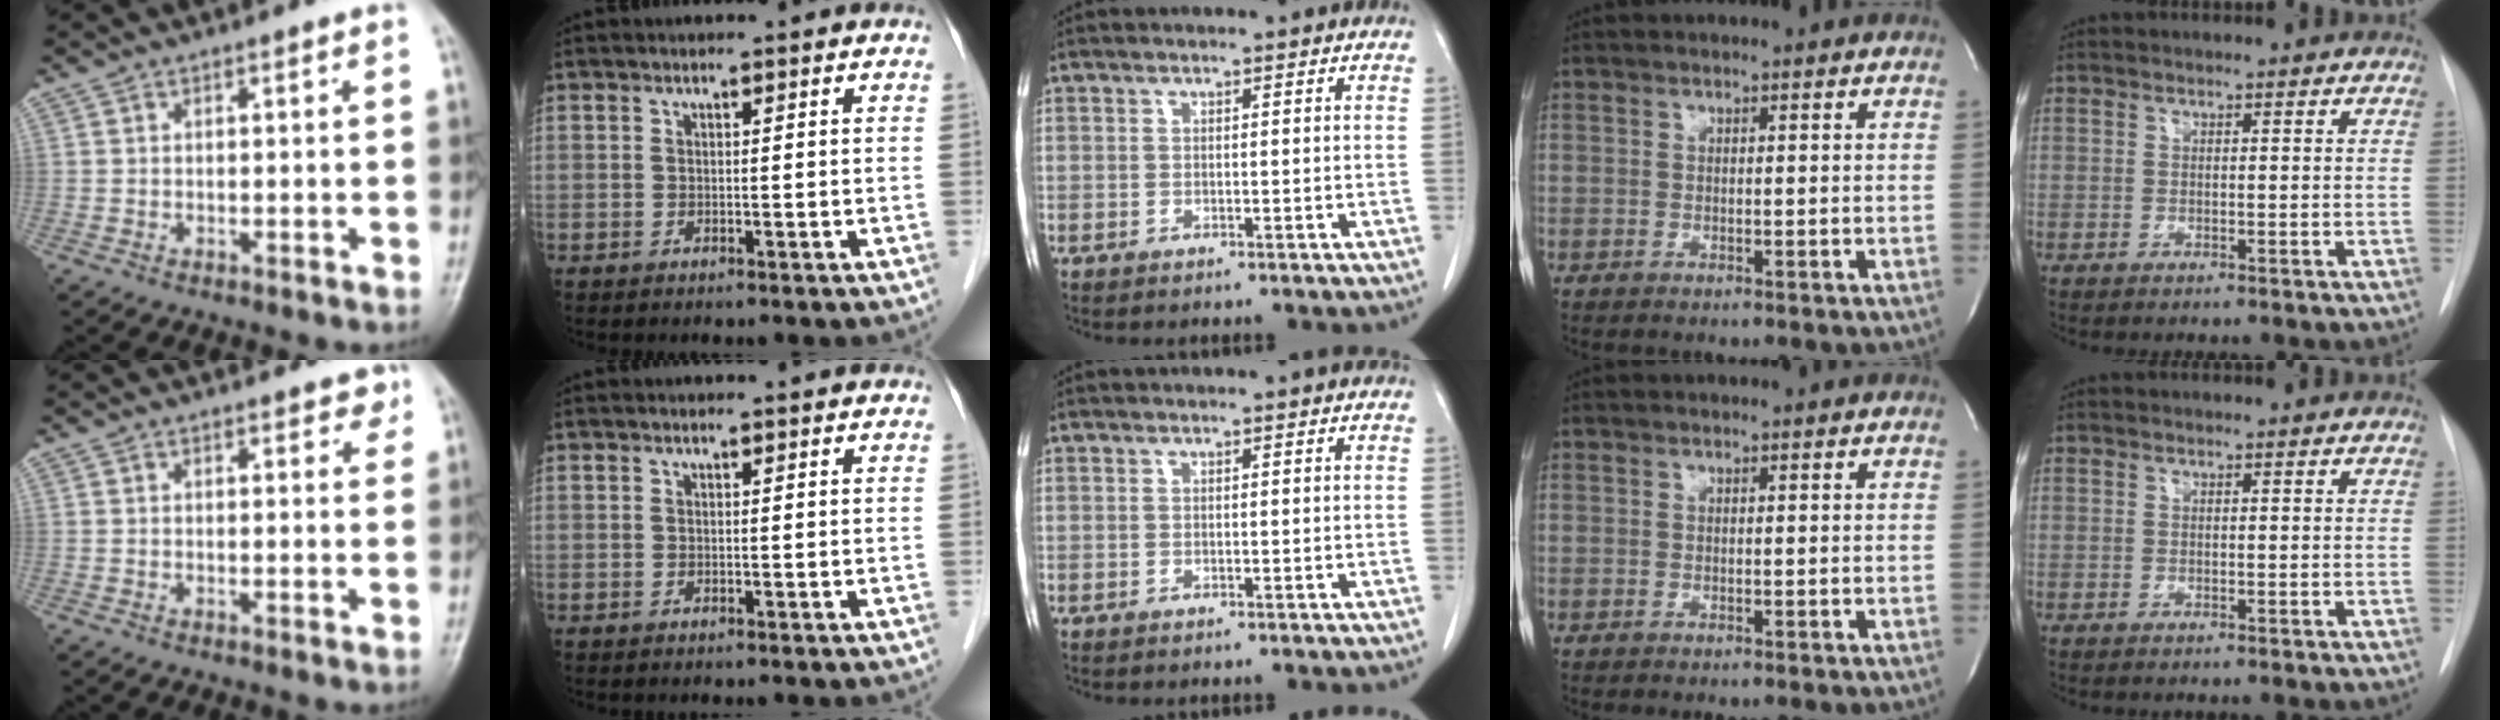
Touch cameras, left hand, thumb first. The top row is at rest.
{"thumb": {"total": 2.6, "force": [1.8, 1.3, 1.3], "torque": [0.004, -0.007, 0.018]}, "index": {"total": 1.0, "force": [1.0, 0.1, 0.1], "torque": [-0.012, 0.004, 0.011]}}